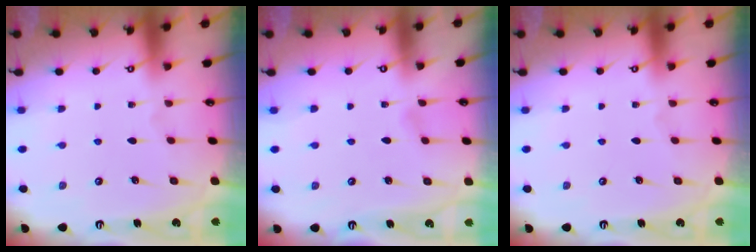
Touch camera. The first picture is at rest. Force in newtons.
{"total": 0.9, "press": 0.9, "slide": 0.1}
{"total": 0.0}